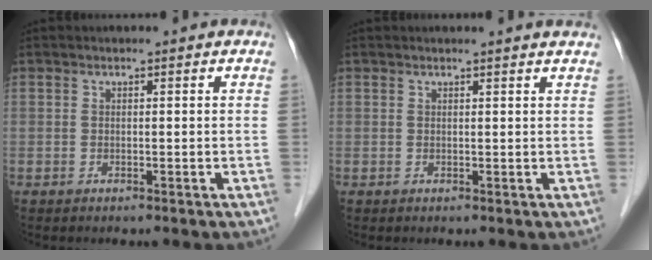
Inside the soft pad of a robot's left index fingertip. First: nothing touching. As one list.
[{"total": 2.3, "force": [2.2, -0.5, 0.7], "torque": [-0.015, 0.000, 0.021]}]